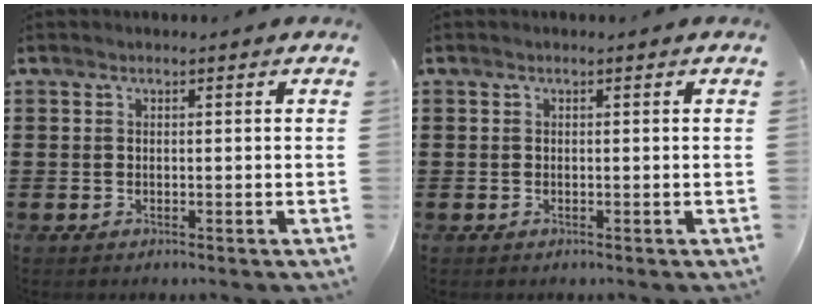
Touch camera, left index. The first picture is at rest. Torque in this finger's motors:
{"motor_torque": [-0.05, -0.05, 0.00, 0.00]}